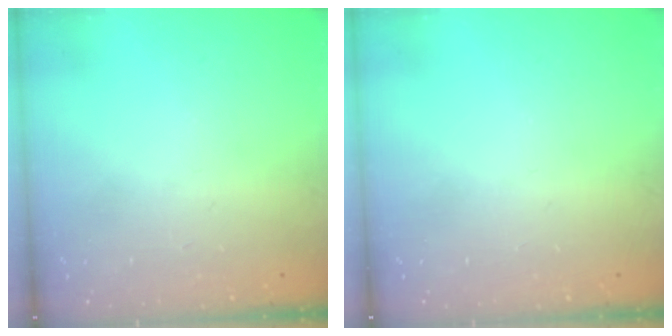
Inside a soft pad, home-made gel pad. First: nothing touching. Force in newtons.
{"total": 0.0}